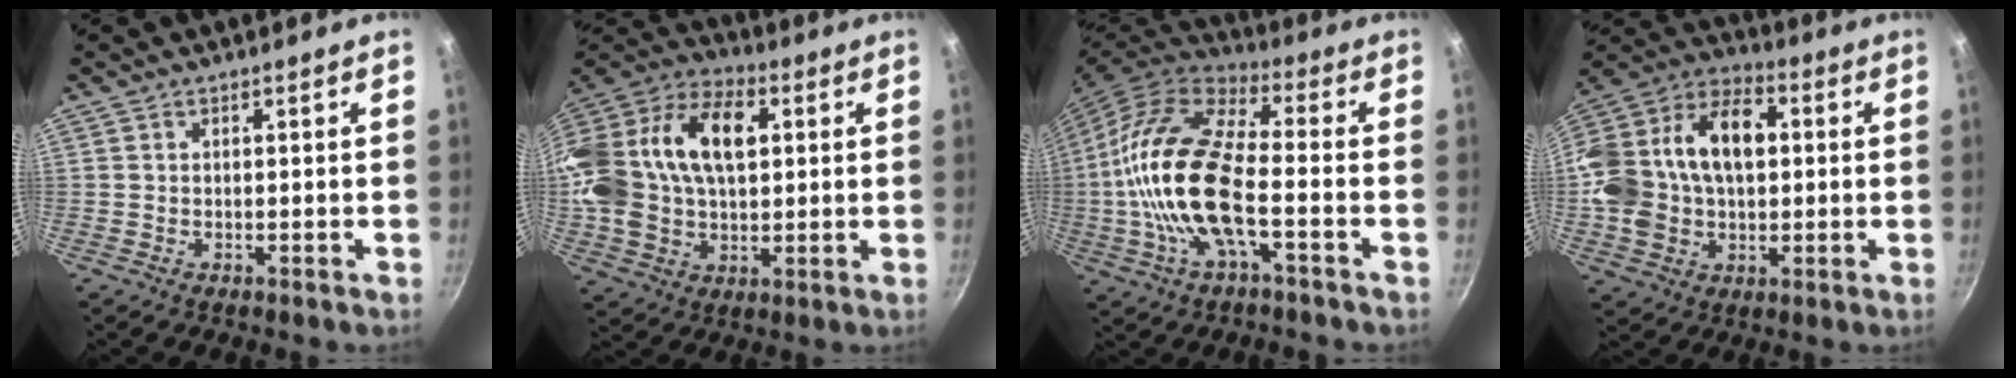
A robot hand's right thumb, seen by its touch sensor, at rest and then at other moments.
{"total": 27.4, "force": [5.0, 17.2, 20.8], "torque": [-0.443, 0.040, 0.091]}
{"total": 18.8, "force": [-3.3, 7.2, 17.1], "torque": [-0.363, 0.032, -0.063]}
{"total": 23.3, "force": [2.0, 15.2, 17.5], "torque": [-0.343, 0.027, 0.033]}